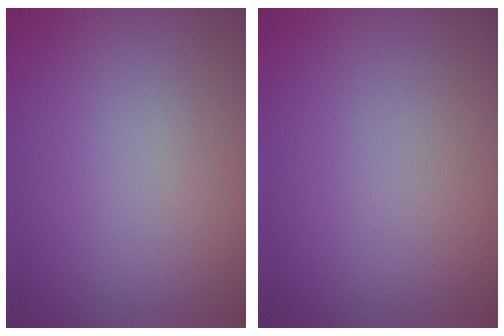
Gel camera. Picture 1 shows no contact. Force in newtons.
{"total": 0.0}